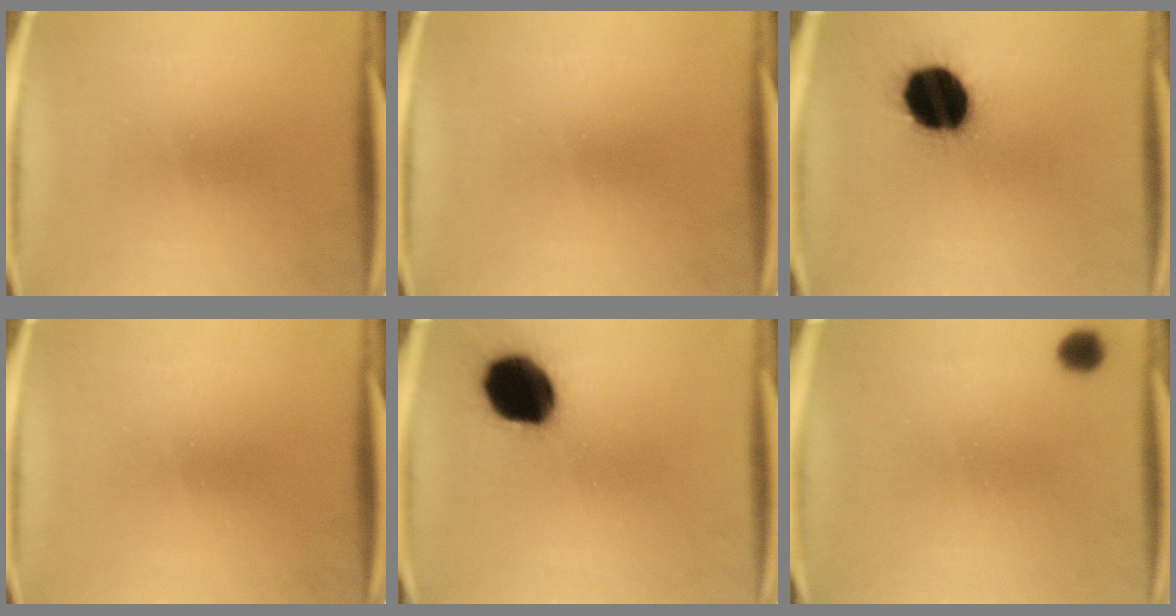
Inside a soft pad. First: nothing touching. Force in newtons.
{"total": 0.0}
{"total": 18.7}
{"total": 0.0}
{"total": 17.9}
{"total": 3.6}